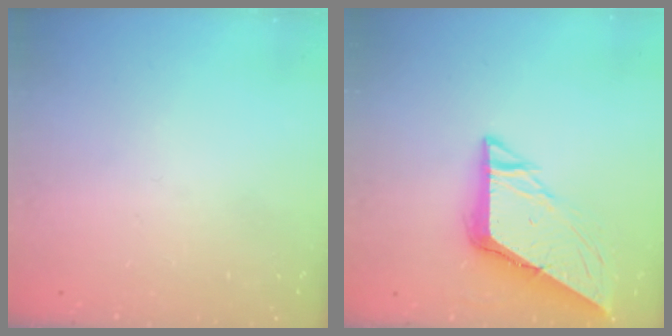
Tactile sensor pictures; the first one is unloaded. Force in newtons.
{"total": 8.9, "press": 8.9, "slide": 1.0}